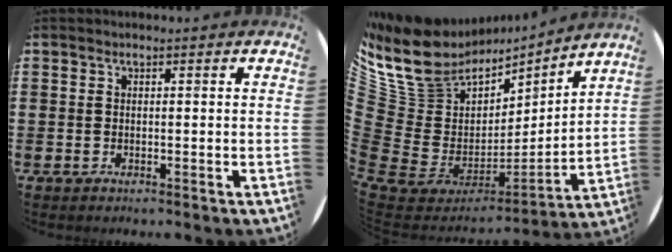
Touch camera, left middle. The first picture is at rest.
{"total": 11.6, "force": [6.8, 9.0, 2.9], "torque": [-0.136, -0.059, 0.124]}